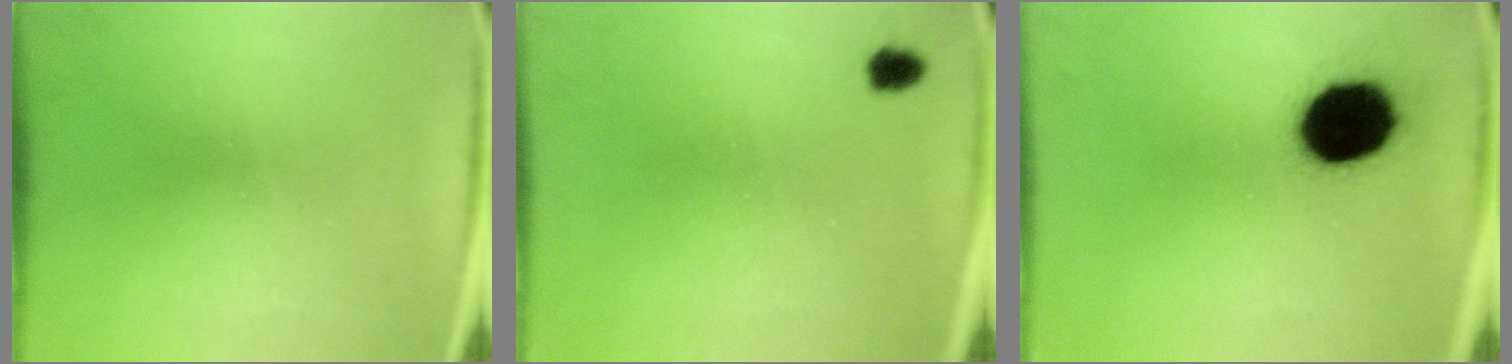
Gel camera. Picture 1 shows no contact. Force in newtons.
{"total": 1.8}
{"total": 16.6}